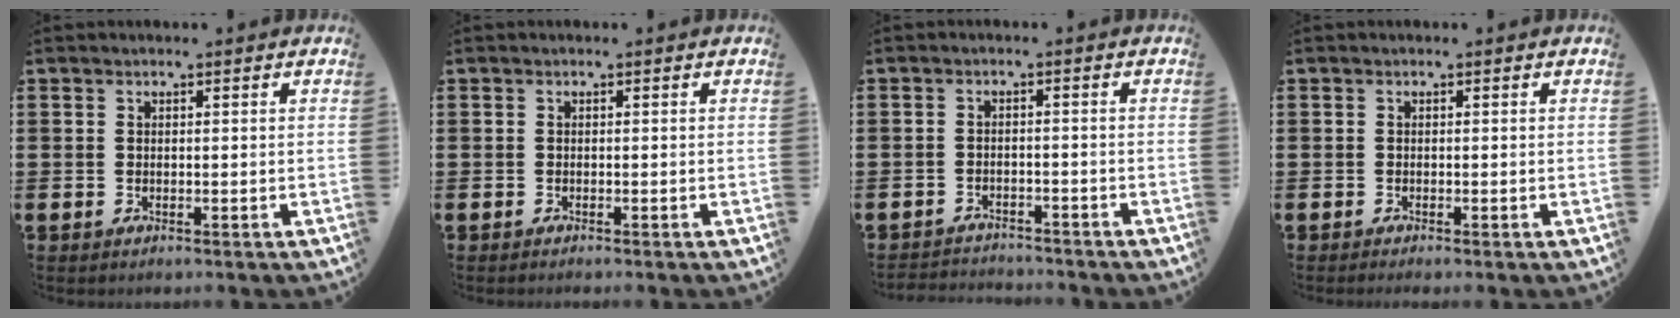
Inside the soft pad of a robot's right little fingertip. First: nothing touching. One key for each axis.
{"total": 0.0}
{"total": 2.1, "fx": -2.1, "fy": 0.1, "fz": -0.3, "tx": -0.002, "ty": 0.002, "tz": -0.047}
{"total": 0.0}